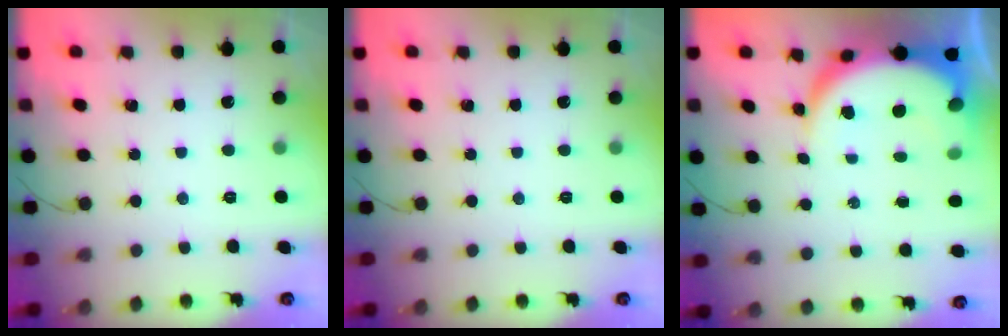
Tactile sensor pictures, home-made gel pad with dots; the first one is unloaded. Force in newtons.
{"total": 0.0}
{"total": 9.7, "press": 9.6, "slide": 1.2}